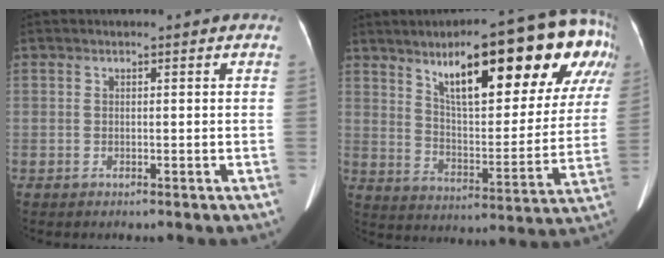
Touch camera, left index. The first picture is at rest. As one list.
[{"total": 25.3, "force": [13.2, 6.3, 20.7], "torque": [-0.295, 0.034, 0.191]}]